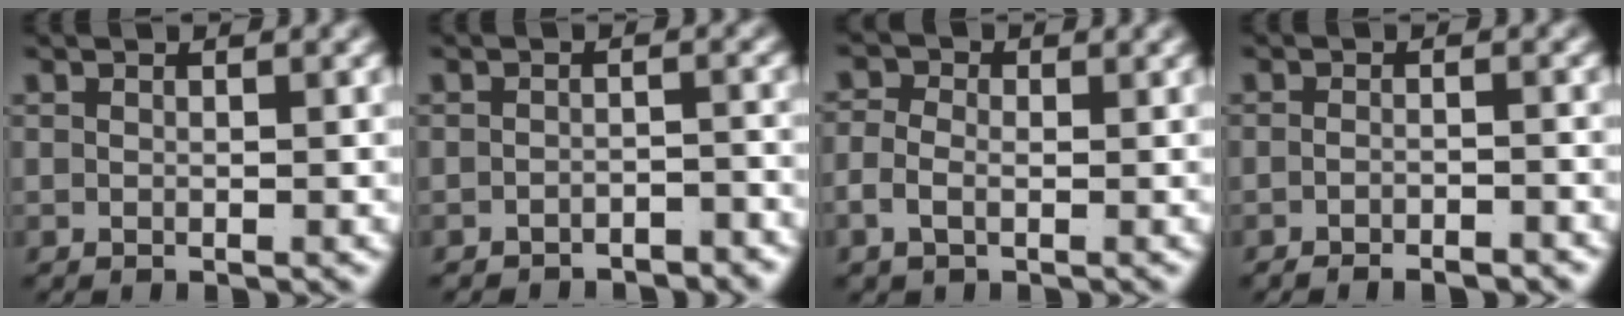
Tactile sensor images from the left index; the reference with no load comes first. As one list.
[{"total": 2.9, "force": [-2.9, 0.2, 0.0], "torque": [0.006, -0.009, -0.046]}, {"total": 2.1, "force": [-0.8, 1.6, 1.1], "torque": [-0.031, -0.011, -0.010]}, {"total": 2.8, "force": [-2.7, 0.2, 0.6], "torque": [-0.009, -0.010, -0.041]}]